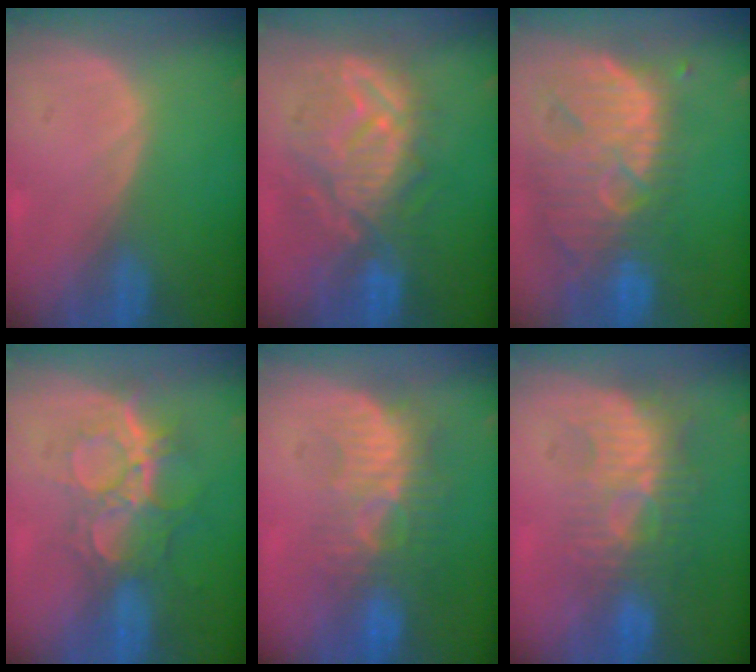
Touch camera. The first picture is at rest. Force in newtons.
{"total": 10.7, "press": 10.2, "slide": 3.5}
{"total": 13.4, "press": 11.5, "slide": 6.9}
{"total": 9.4, "press": 8.0, "slide": 5.0}
{"total": 9.1, "press": 8.4, "slide": 3.7}
{"total": 9.4, "press": 8.4, "slide": 4.3}